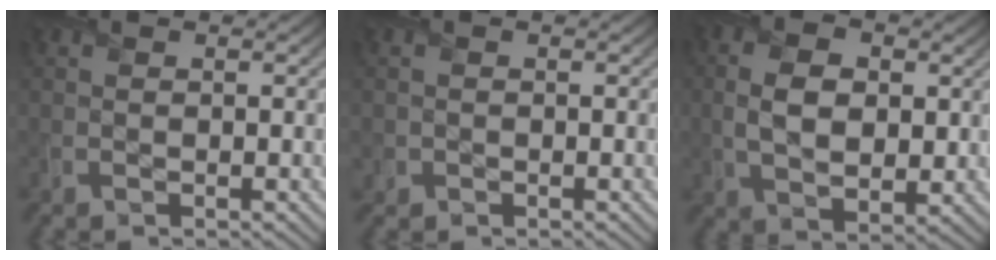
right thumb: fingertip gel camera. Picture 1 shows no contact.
{"total": 1.0, "force": [-0.2, 1.0, 0.0], "torque": [0.003, -0.006, -0.007]}
{"total": 7.3, "force": [0.6, 4.7, 5.6], "torque": [-0.121, -0.004, 0.011]}